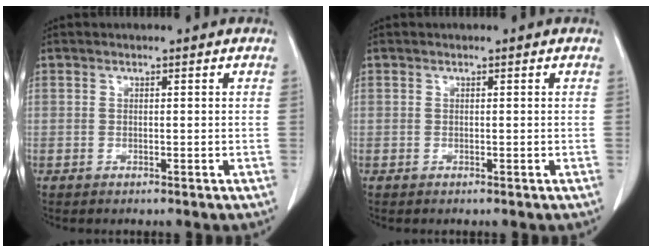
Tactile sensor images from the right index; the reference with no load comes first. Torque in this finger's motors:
{"motor_torque": [-0.01, -0.01, 0.03, 0.00]}